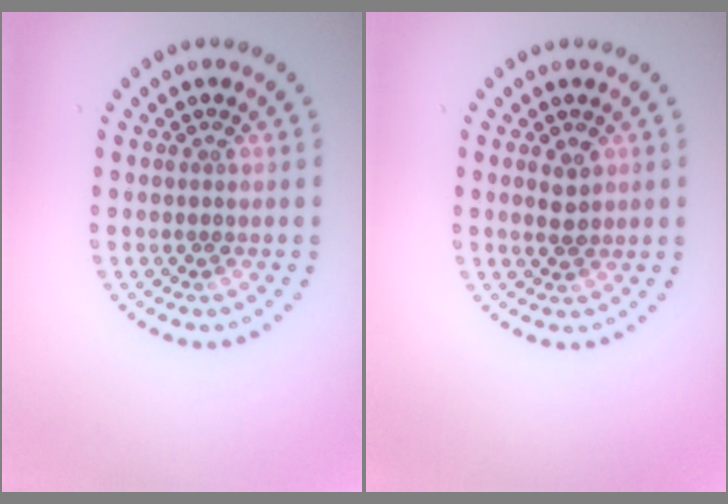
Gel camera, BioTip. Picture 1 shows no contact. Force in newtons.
{"total": 1.9, "press": 1.8, "slide": 0.4}